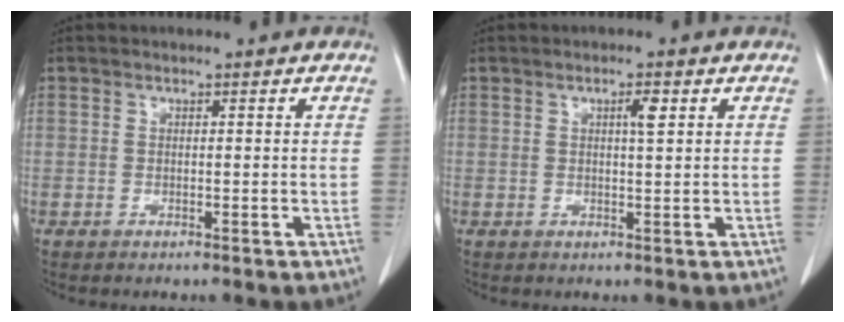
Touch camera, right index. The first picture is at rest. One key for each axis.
{"total": 2.1, "fx": 0.8, "fy": 0.2, "fz": 1.9, "tx": -0.035, "ty": -0.001, "tz": 0.013}